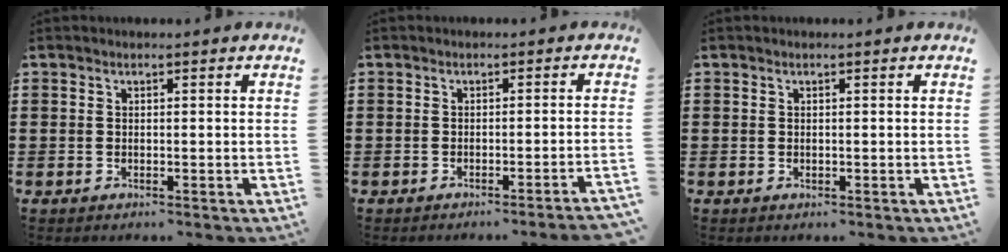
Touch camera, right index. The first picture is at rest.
{"total": 1.7, "force": [-1.4, -0.5, 0.9], "torque": [-0.015, -0.003, -0.027]}
{"total": 0.0}